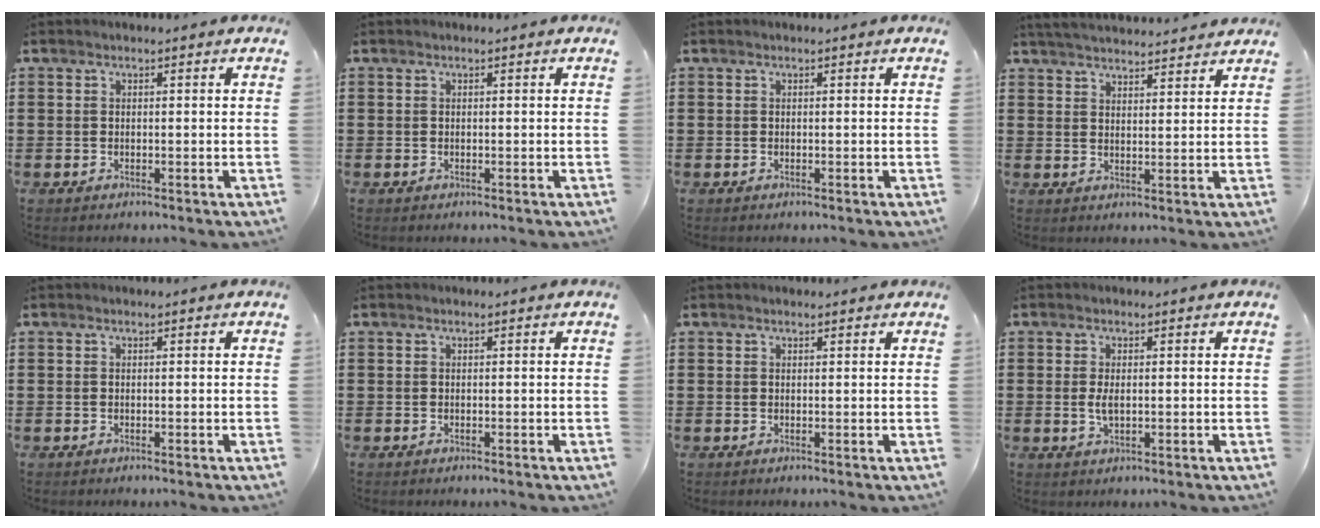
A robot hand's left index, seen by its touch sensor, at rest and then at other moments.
{"total": 0.0}
{"total": 0.0}
{"total": 3.9, "force": [3.9, -0.1, 0.7], "torque": [-0.025, -0.015, 0.070]}
{"total": 0.0}
{"total": 0.0}
{"total": 0.6, "force": [0.5, 0.2, 0.2], "torque": [-0.005, 0.002, 0.010]}
{"total": 2.4, "force": [0.1, 1.0, 2.2], "torque": [-0.050, -0.001, -0.002]}